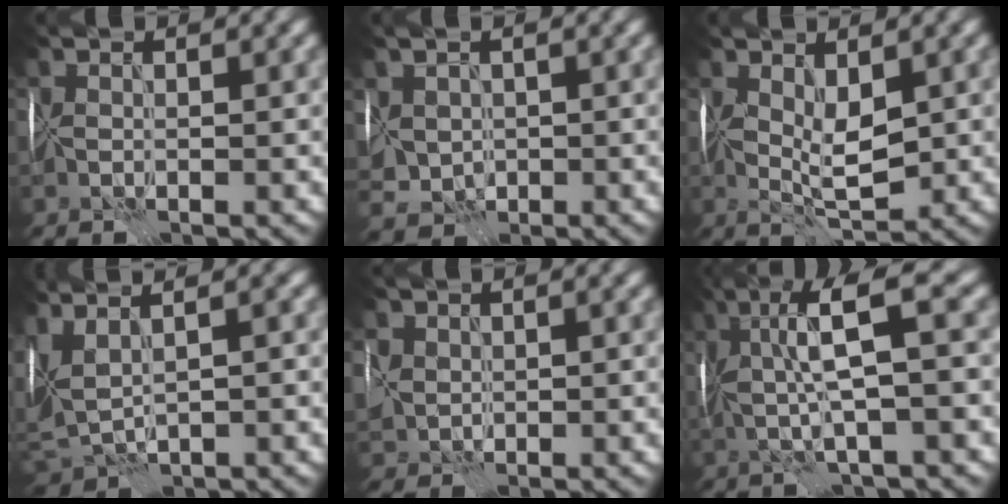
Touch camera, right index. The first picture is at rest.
{"total": 3.0, "force": [0.5, 2.6, 1.3], "torque": [-0.032, 0.001, 0.015]}
{"total": 4.1, "force": [0.6, 1.9, 3.6], "torque": [-0.071, -0.004, 0.015]}
{"total": 5.3, "force": [0.0, 2.3, 4.7], "torque": [-0.094, 0.005, 0.012]}
{"total": 4.4, "force": [0.5, 3.7, 2.2], "torque": [-0.052, 0.012, 0.006]}
{"total": 6.9, "force": [1.6, 1.1, 6.6], "torque": [-0.127, 0.013, 0.025]}